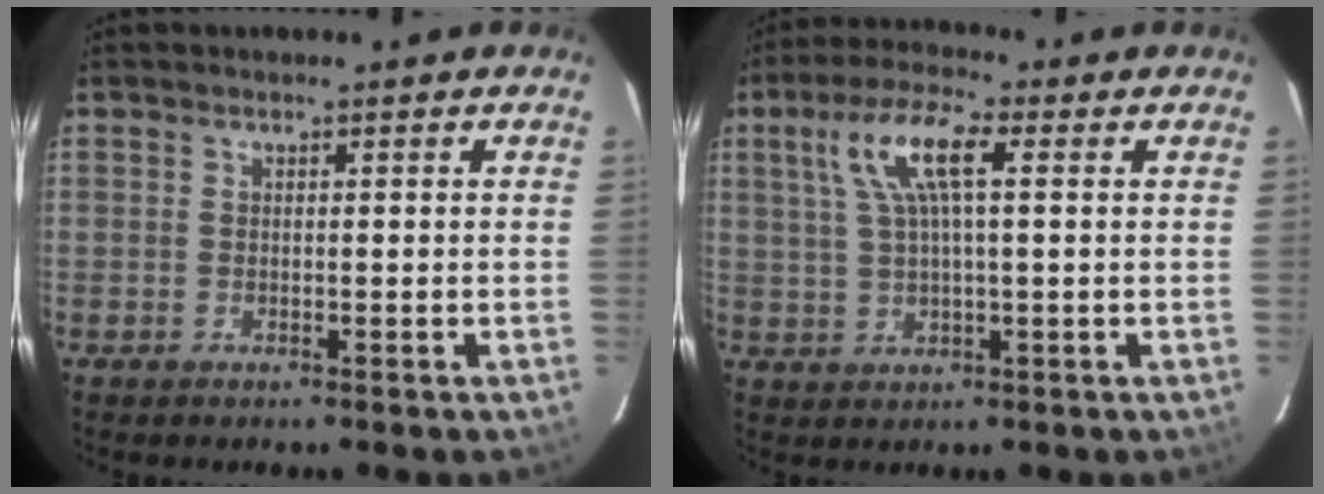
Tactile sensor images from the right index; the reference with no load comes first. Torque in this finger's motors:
{"motor_torque": [0.28, 0.08, 0.41, 0.08]}